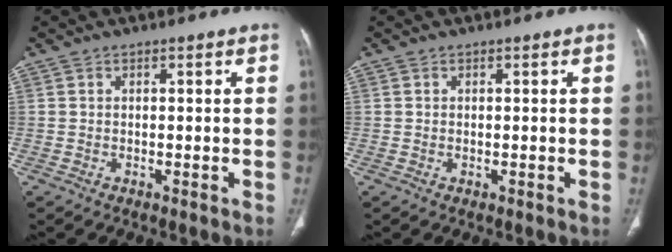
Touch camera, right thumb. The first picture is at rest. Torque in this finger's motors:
{"motor_torque": [-0.49, 0.46, -0.37, 0.43, 0.03]}